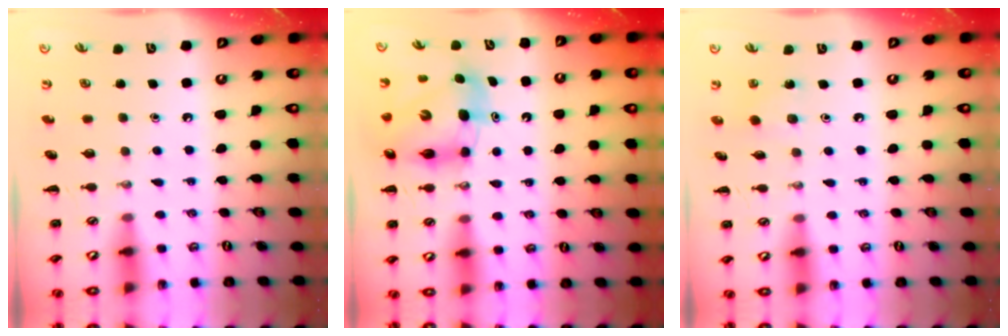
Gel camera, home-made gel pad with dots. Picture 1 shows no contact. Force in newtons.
{"total": 9.1, "press": 8.7, "slide": 2.6}
{"total": 2.5, "press": 2.4, "slide": 0.8}